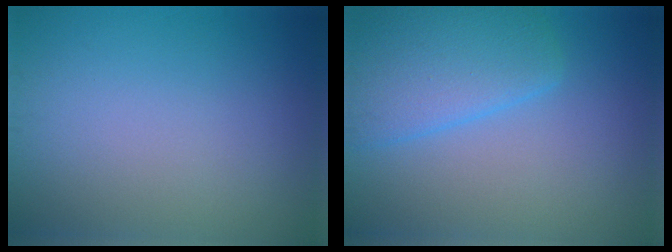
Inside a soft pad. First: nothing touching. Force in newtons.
{"total": 5.2, "press": 5.2, "slide": 0.3}